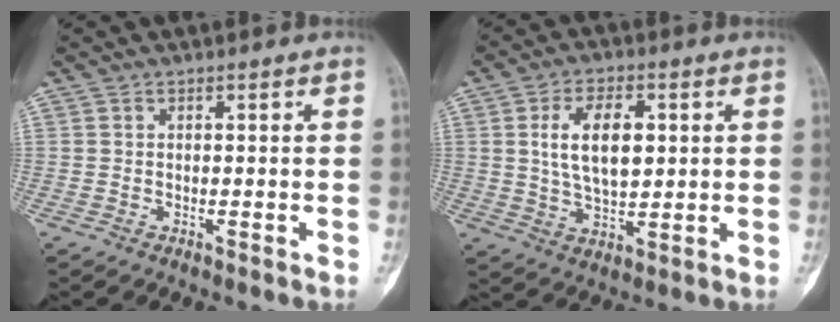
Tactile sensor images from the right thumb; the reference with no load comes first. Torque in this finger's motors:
{"motor_torque": [0.51, 2.58, 0.76, -0.53, 0.42]}